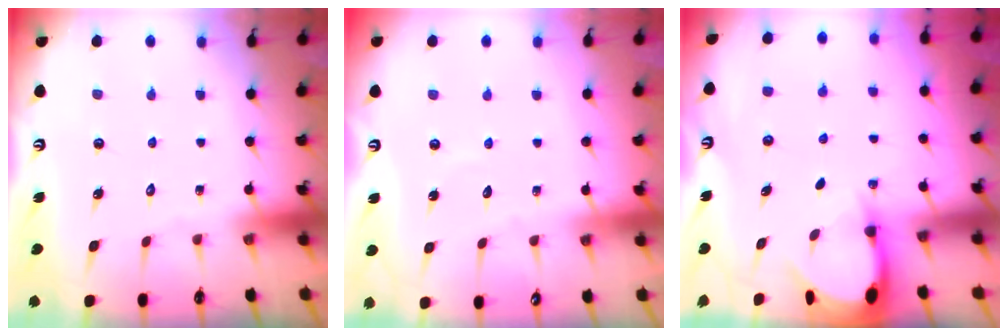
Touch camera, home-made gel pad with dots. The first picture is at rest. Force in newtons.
{"total": 2.7, "press": 2.7, "slide": 0.2}
{"total": 3.5, "press": 3.5, "slide": 0.2}